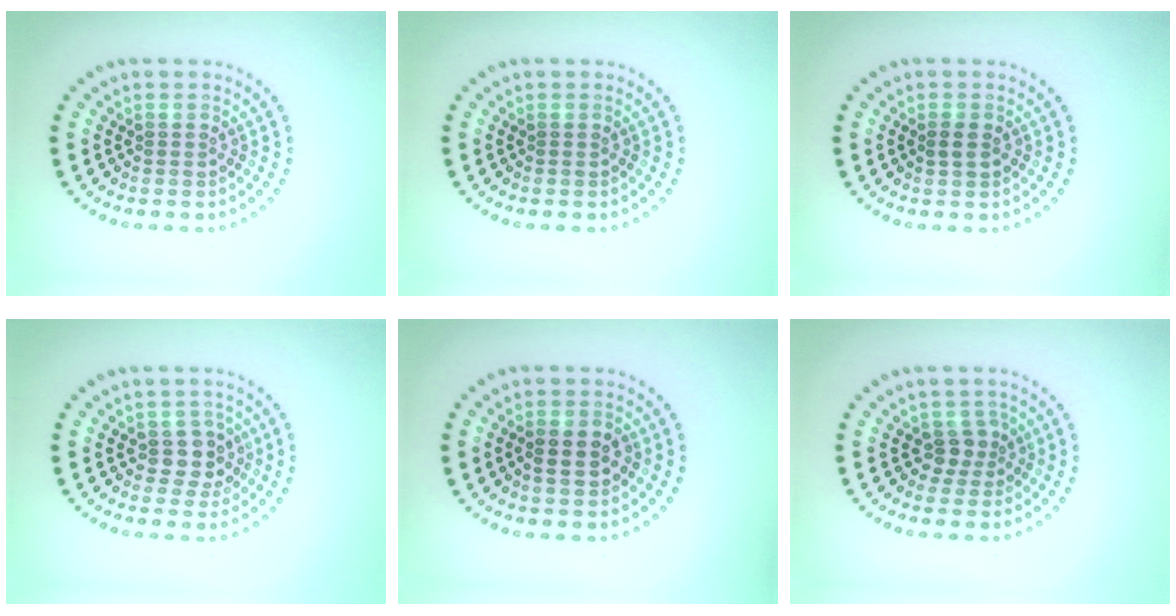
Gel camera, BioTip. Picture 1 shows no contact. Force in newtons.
{"total": 0.0}
{"total": 1.2, "press": 1.2, "slide": 0.1}
{"total": 2.4, "press": 2.0, "slide": 1.3}
{"total": 2.1, "press": 2.1, "slide": 0.1}
{"total": 1.8, "press": 1.3, "slide": 1.3}